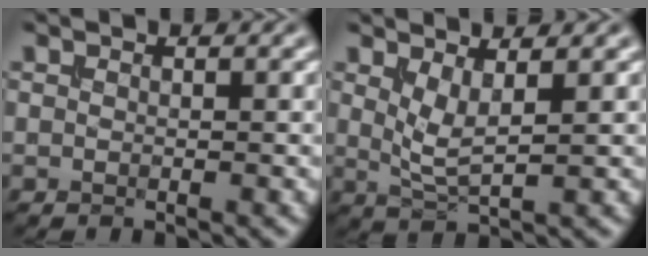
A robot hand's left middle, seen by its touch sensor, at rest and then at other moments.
{"total": 2.5, "force": [1.1, 0.6, 2.1], "torque": [-0.049, -0.010, 0.027]}